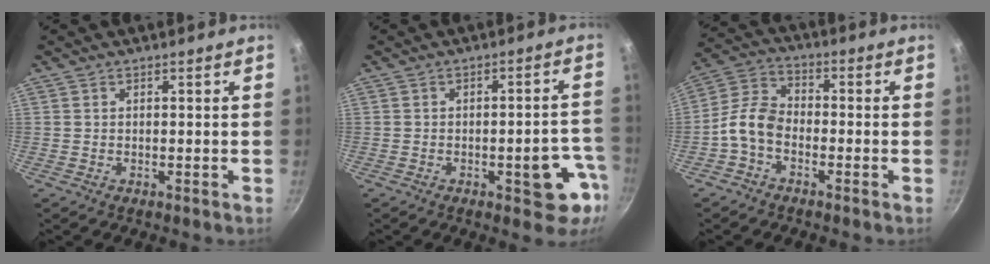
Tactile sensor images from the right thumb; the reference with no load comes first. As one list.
[{"total": 9.7, "force": [-3.9, 4.0, 8.0], "torque": [-0.048, 0.031, -0.045]}, {"total": 7.5, "force": [-3.0, 4.8, 4.9], "torque": [-0.097, 0.042, -0.076]}]